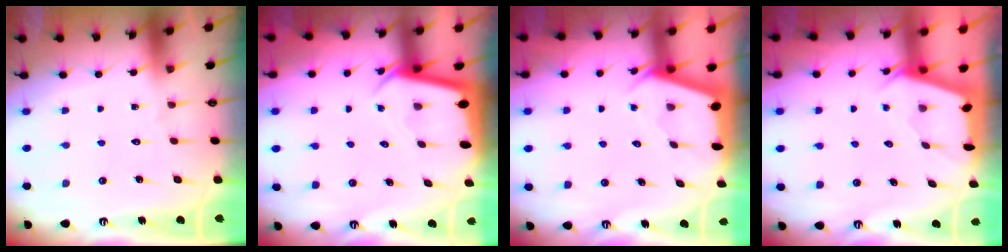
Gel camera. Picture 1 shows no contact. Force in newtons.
{"total": 2.7, "press": 2.7, "slide": 0.1}
{"total": 2.4, "press": 2.4, "slide": 0.3}
{"total": 2.2, "press": 2.1, "slide": 0.3}